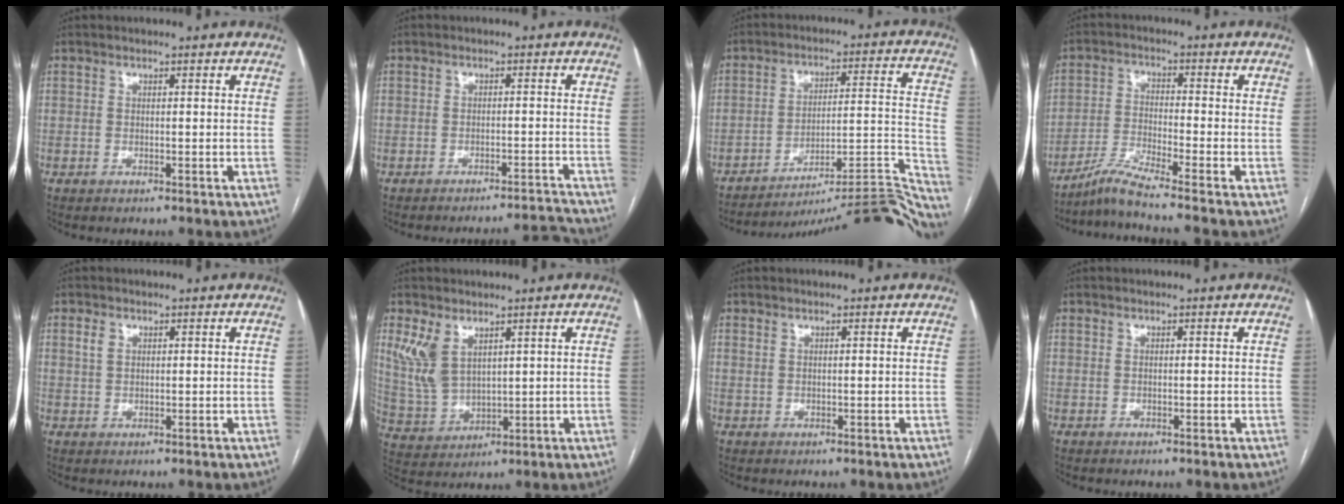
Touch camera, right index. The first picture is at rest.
{"total": 4.8, "force": [-4.4, -1.5, -0.9], "torque": [0.021, 0.013, -0.057]}
{"total": 25.7, "force": [-24.5, 0.3, 7.8], "torque": [-0.008, 0.024, -0.324]}
{"total": 6.3, "force": [-5.4, -2.2, 2.4], "torque": [-0.056, -0.025, -0.108]}
{"total": 1.8, "force": [0.8, 1.2, 1.0], "torque": [-0.025, 0.008, 0.020]}
{"total": 7.4, "force": [3.9, 4.1, 4.7], "torque": [-0.114, 0.006, 0.095]}
{"total": 0.6, "force": [0.5, 0.2, 0.2], "torque": [-0.004, 0.005, 0.012]}
{"total": 0.0}